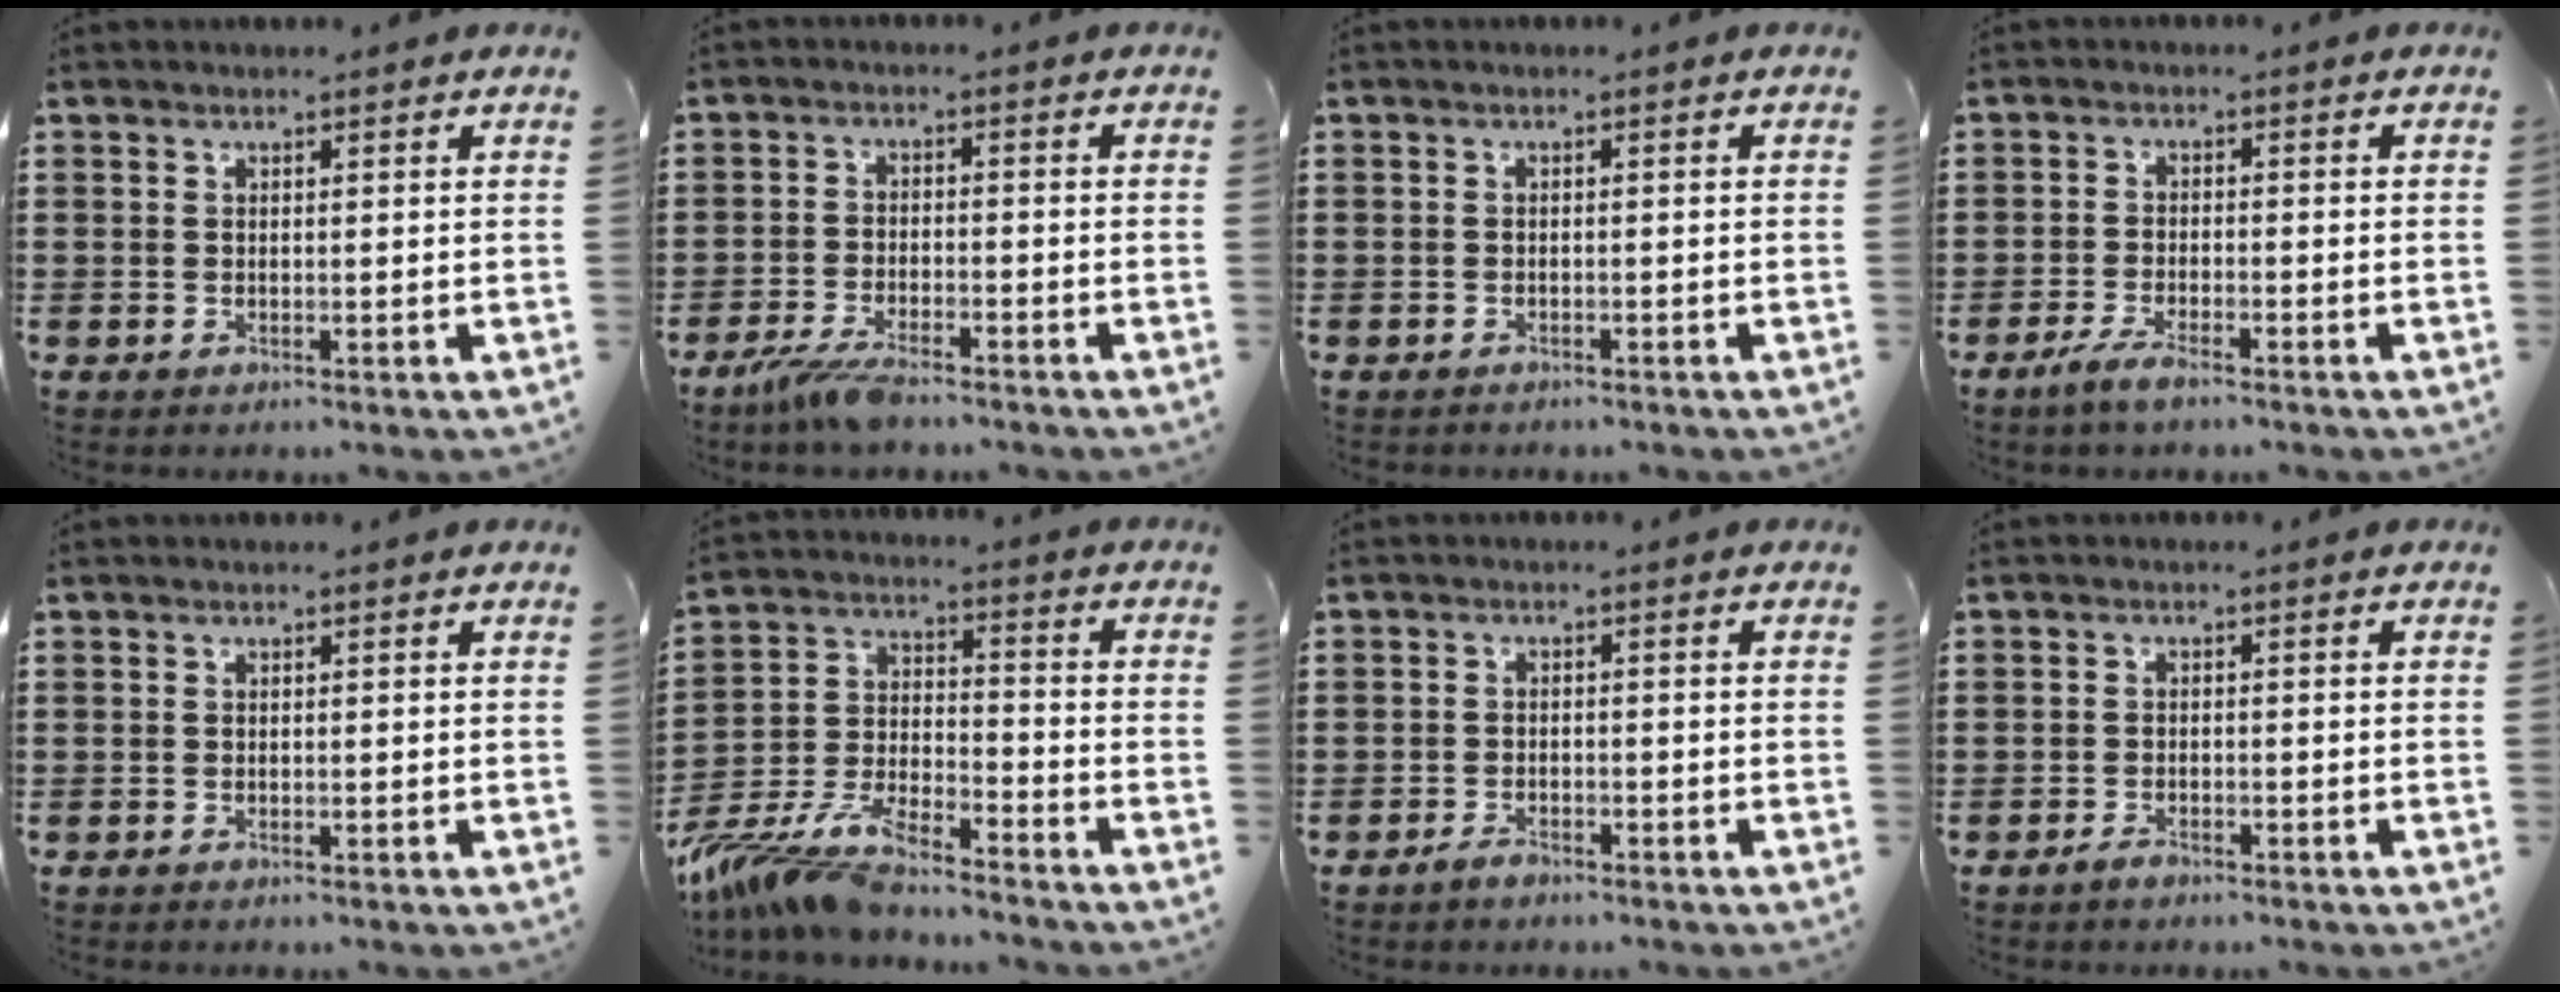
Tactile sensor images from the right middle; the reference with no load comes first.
{"total": 4.6, "force": [-3.8, 0.8, 2.5], "torque": [-0.068, -0.011, -0.078]}
{"total": 1.1, "force": [-1.0, 0.3, 0.0], "torque": [0.000, 0.000, -0.023]}
{"total": 3.2, "force": [-2.7, 0.7, 1.7], "torque": [-0.041, 0.002, -0.057]}
{"total": 0.0}
{"total": 9.6, "force": [-8.4, 1.9, 4.0], "torque": [-0.097, 0.003, -0.169]}
{"total": 2.1, "force": [-1.8, 0.8, 0.5], "torque": [-0.010, 0.002, -0.038]}
{"total": 1.8, "force": [-1.5, 0.7, 0.4], "torque": [-0.009, 0.000, -0.032]}